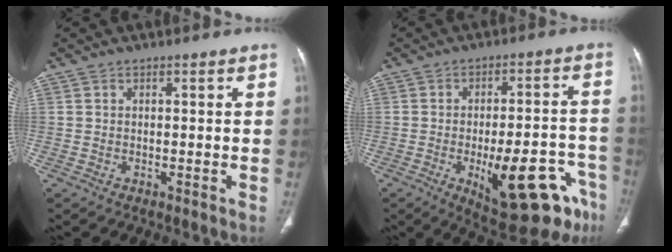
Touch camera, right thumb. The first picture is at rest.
{"total": 20.2, "force": [-9.4, 7.1, 16.4], "torque": [-0.152, 0.042, -0.114]}